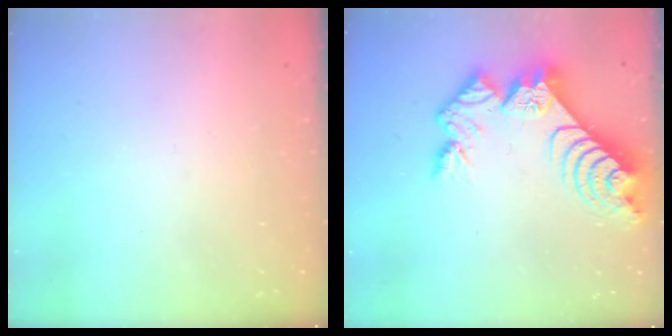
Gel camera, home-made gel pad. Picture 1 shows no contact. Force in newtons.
{"total": 13.3, "press": 13.2, "slide": 1.2}